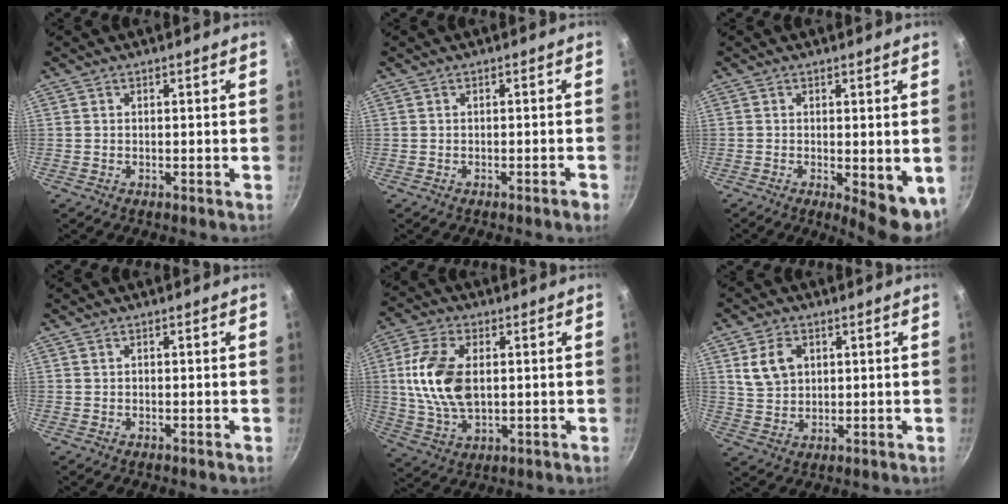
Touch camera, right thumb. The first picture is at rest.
{"total": 1.3, "force": [-0.9, -0.1, 1.0], "torque": [-0.022, 0.009, -0.010]}
{"total": 10.7, "force": [-2.9, 3.4, 9.8], "torque": [-0.097, -0.005, -0.028]}
{"total": 0.0}
{"total": 13.4, "force": [1.5, 7.8, 10.8], "torque": [-0.202, 0.000, 0.029]}
{"total": 7.2, "force": [2.4, 5.2, 4.3], "torque": [-0.065, -0.005, 0.048]}